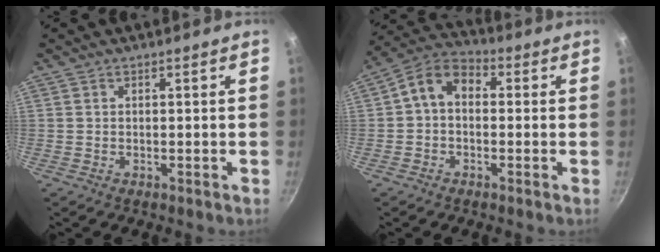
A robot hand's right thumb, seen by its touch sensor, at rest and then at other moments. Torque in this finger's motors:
{"motor_torque": [0.30, 1.88, 0.91, 0.12, 0.03]}